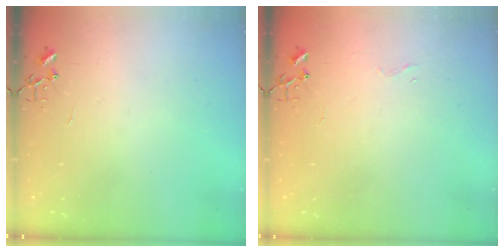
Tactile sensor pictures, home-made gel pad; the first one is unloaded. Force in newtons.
{"total": 3.3, "press": 3.3, "slide": 0.3}